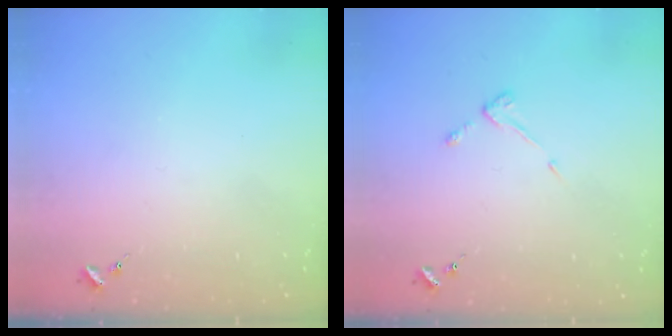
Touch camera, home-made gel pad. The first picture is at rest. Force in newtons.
{"total": 3.7, "press": 3.7, "slide": 0.5}